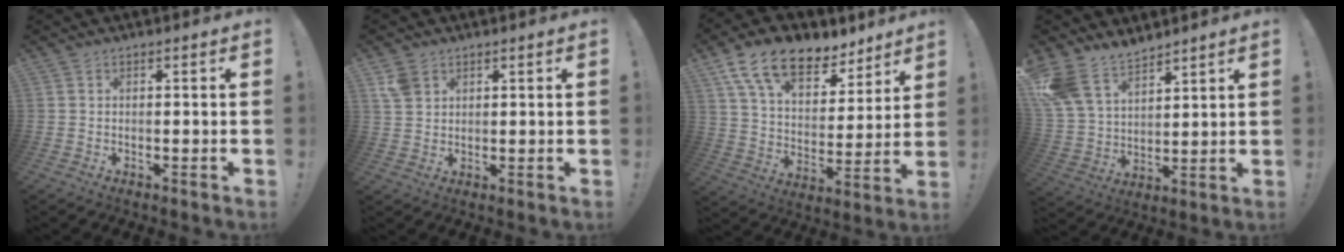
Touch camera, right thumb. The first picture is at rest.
{"total": 4.7, "force": [2.8, 3.2, 2.1], "torque": [-0.036, -0.006, 0.055]}
{"total": 16.1, "force": [10.6, 8.6, 8.6], "torque": [-0.153, -0.064, 0.193]}
{"total": 14.0, "force": [11.2, 7.2, 4.6], "torque": [-0.112, -0.063, 0.220]}